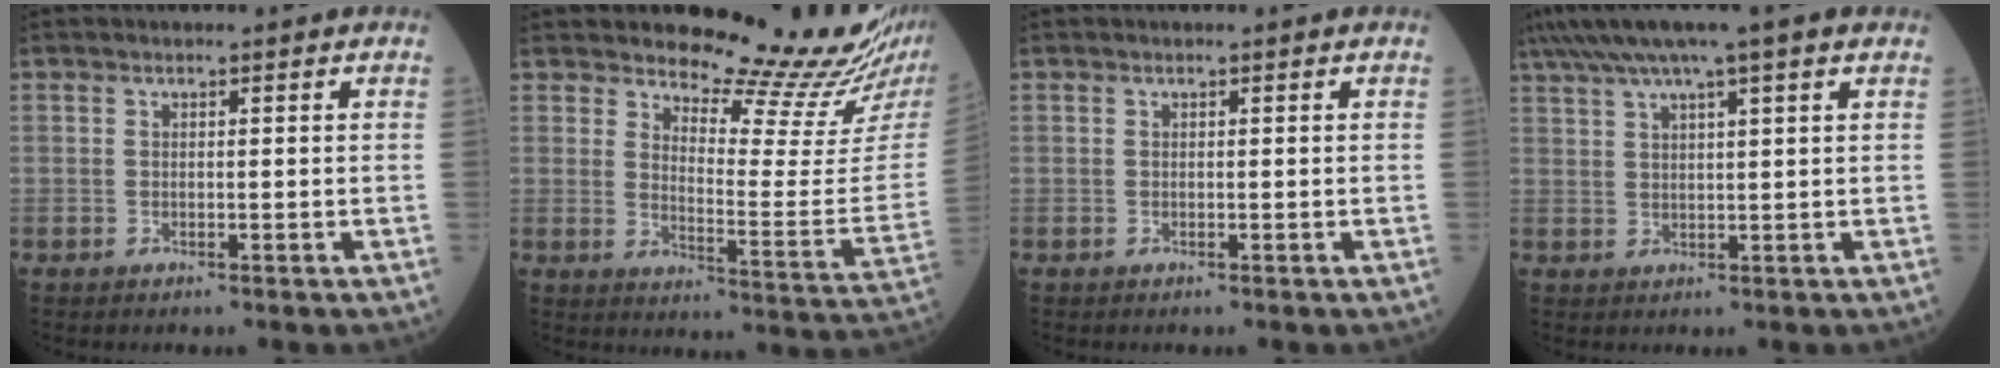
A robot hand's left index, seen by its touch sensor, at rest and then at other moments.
{"total": 16.4, "force": [15.4, 0.0, 5.4], "torque": [-0.082, -0.105, 0.187]}
{"total": 0.0}
{"total": 11.2, "force": [7.9, 0.7, 8.0], "torque": [-0.141, 0.048, 0.122]}